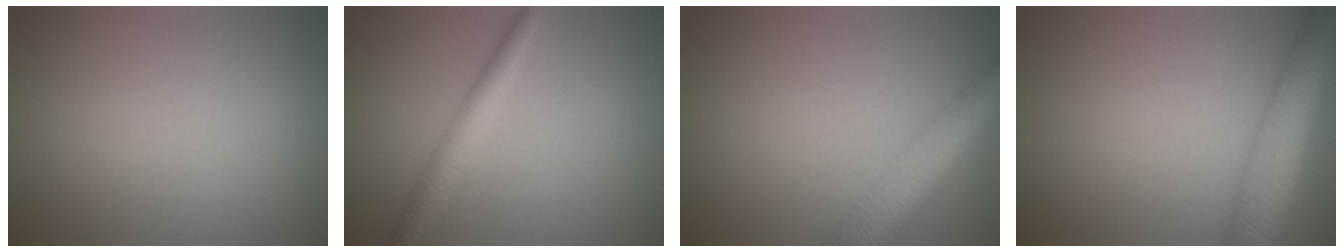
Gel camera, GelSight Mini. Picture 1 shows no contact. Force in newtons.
{"total": 2.7, "press": 2.7, "slide": 0.2}
{"total": 6.5, "press": 6.5, "slide": 0.3}
{"total": 7.7, "press": 7.7, "slide": 0.4}